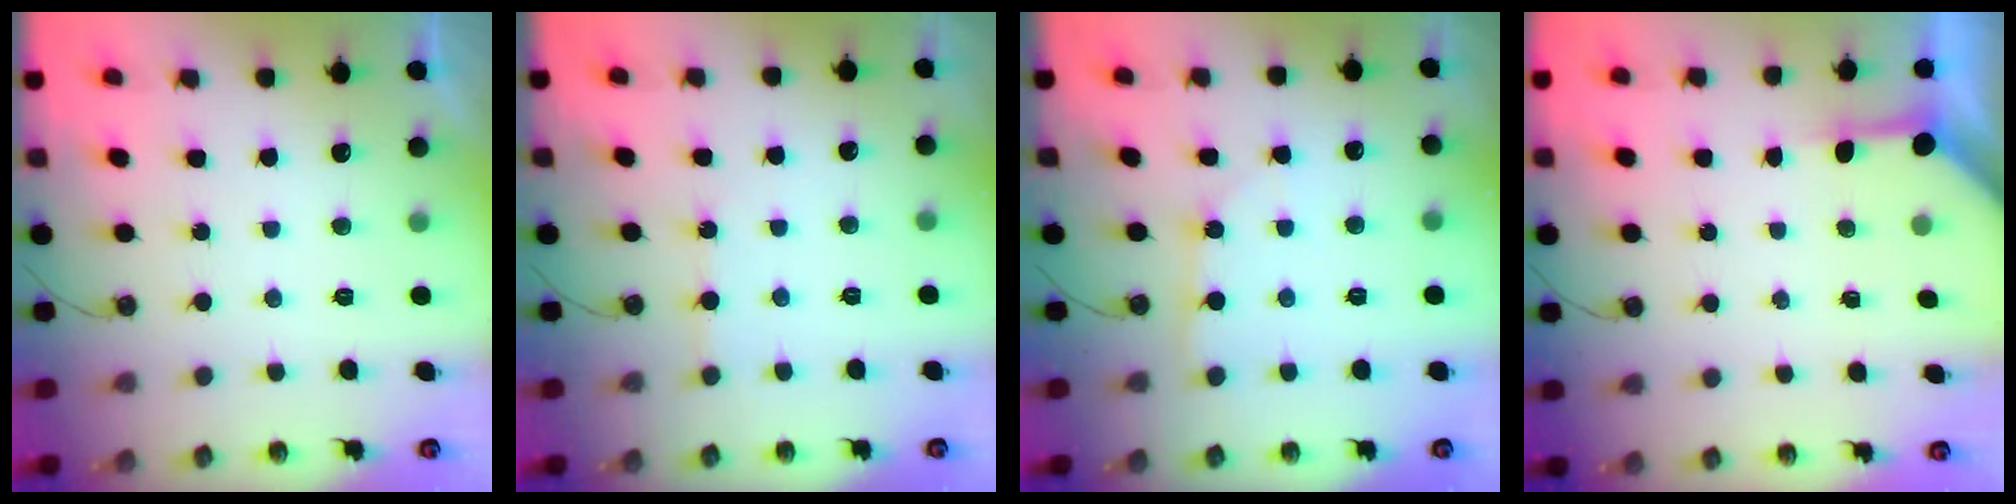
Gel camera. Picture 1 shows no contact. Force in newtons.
{"total": 4.2, "press": 4.2, "slide": 0.6}
{"total": 2.2, "press": 2.2, "slide": 0.3}
{"total": 3.4, "press": 3.4, "slide": 0.5}